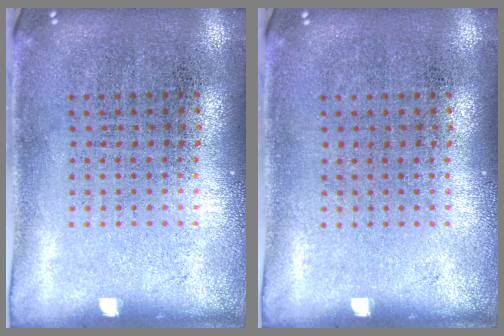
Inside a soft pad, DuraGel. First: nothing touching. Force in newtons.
{"total": 0.0}